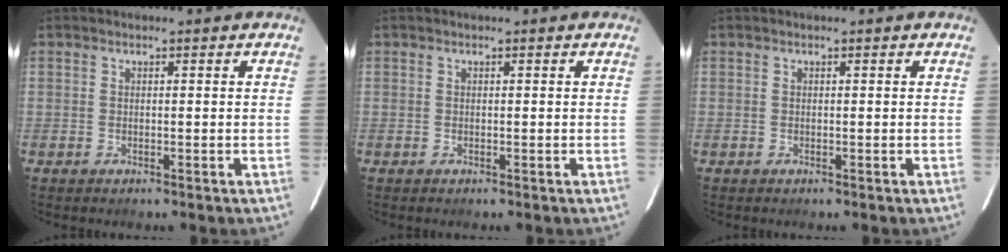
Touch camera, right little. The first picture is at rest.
{"total": 0.0}
{"total": 0.0}